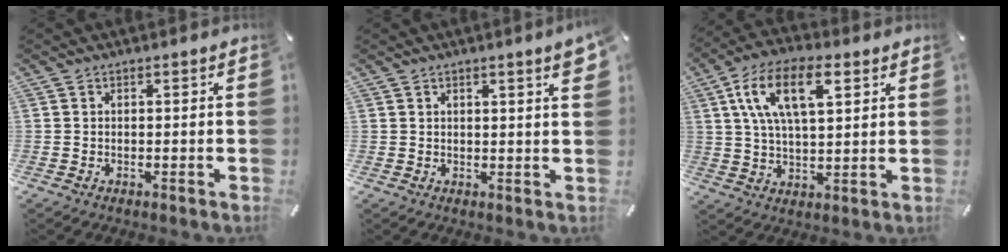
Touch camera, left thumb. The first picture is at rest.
{"total": 2.6, "force": [1.8, 0.3, 1.8], "torque": [-0.030, -0.002, 0.031]}
{"total": 14.3, "force": [5.9, 7.2, 10.9], "torque": [-0.218, 0.000, 0.098]}